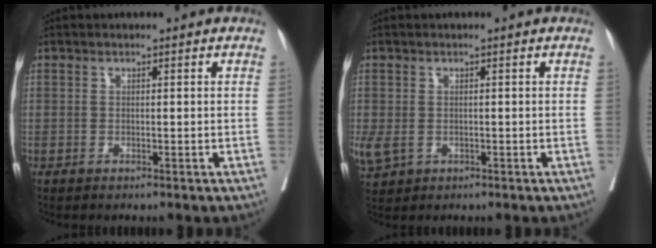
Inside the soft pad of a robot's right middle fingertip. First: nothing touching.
{"total": 3.5, "force": [-0.6, 2.6, 2.3], "torque": [-0.060, -0.005, 0.001]}